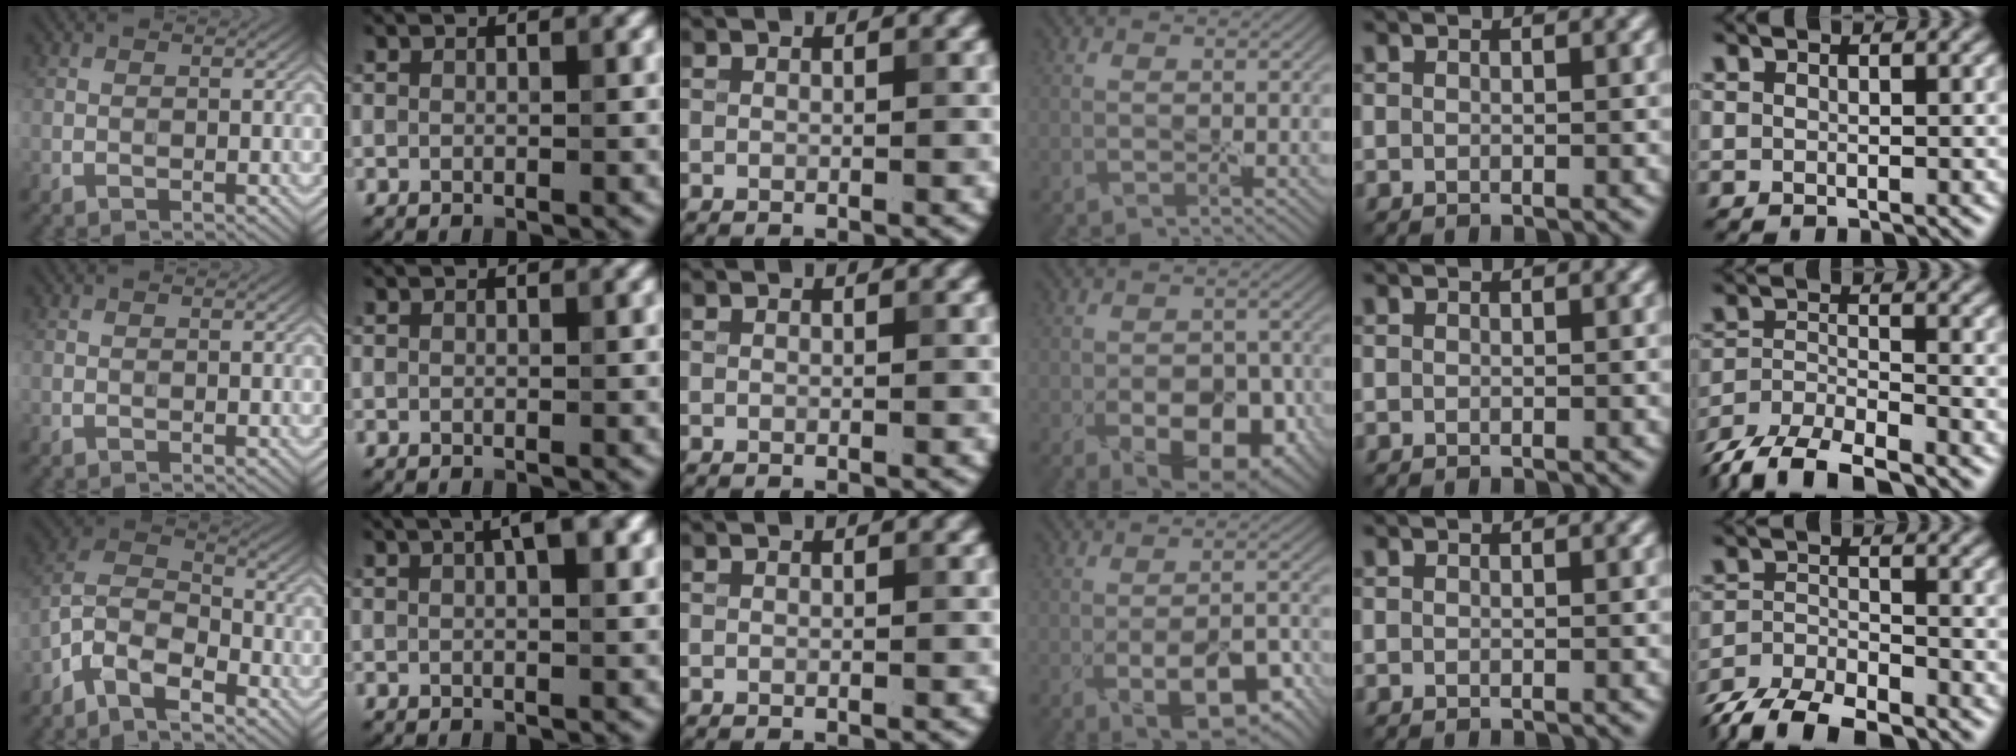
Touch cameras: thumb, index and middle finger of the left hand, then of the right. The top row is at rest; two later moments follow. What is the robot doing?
{"motion": "peel", "object": "velcro strap"}